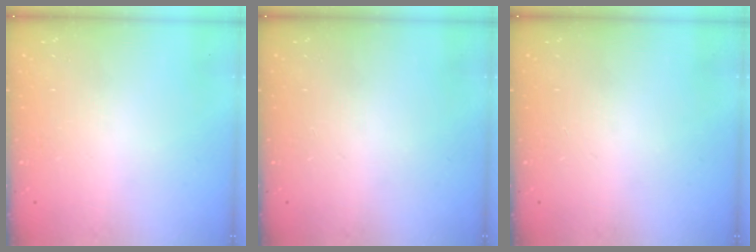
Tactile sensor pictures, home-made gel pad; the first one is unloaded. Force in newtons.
{"total": 0.0}
{"total": 0.0}